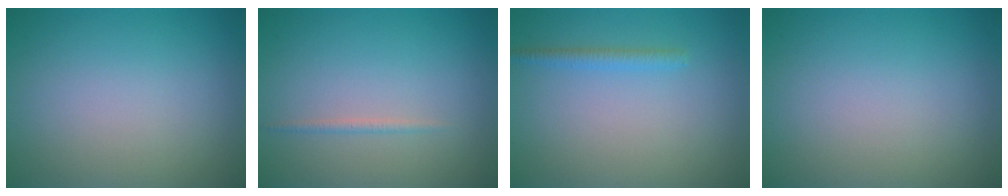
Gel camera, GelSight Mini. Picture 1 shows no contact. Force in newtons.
{"total": 0.8, "press": 0.7, "slide": 0.1}
{"total": 1.3, "press": 1.3, "slide": 0.1}
{"total": 0.0}